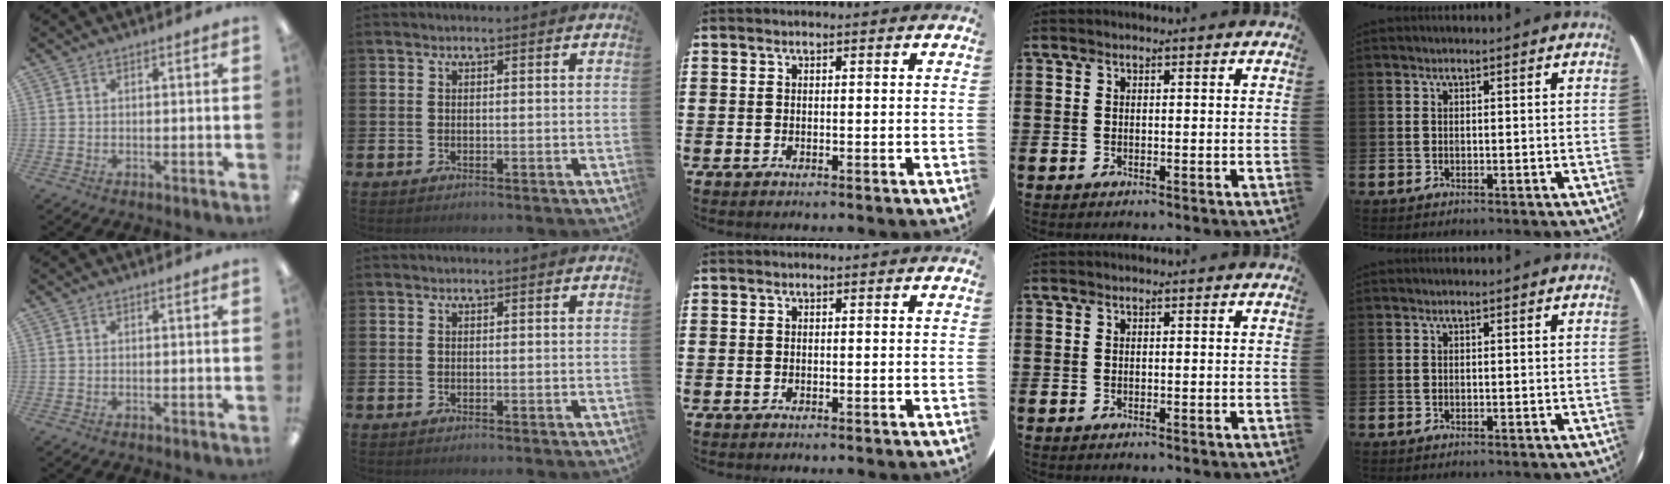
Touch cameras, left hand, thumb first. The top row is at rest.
{}